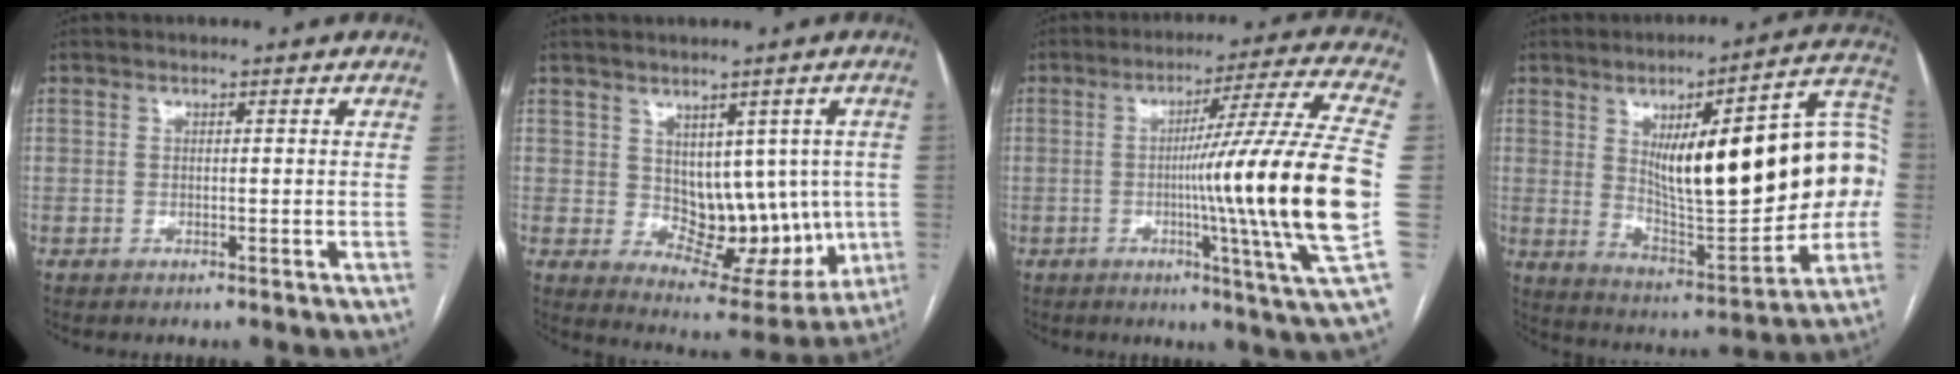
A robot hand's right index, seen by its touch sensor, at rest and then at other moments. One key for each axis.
{"total": 11.4, "fx": 0.3, "fy": 7.2, "fz": 8.9, "tx": -0.096, "ty": 0.010, "tz": 0.031}
{"total": 20.1, "fx": -2.4, "fy": -3.4, "fz": 19.7, "tx": -0.281, "ty": -0.016, "tz": -0.053}
{"total": 27.1, "fx": 2.8, "fy": 6.9, "fz": 26.1, "tx": -0.330, "ty": 0.037, "tz": 0.052}